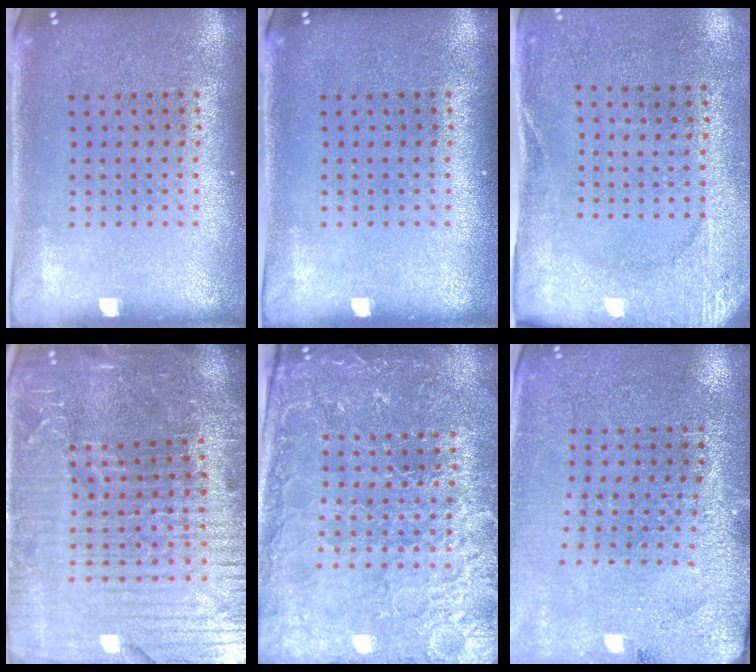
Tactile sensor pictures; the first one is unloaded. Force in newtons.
{"total": 0.0}
{"total": 2.6, "press": 2.4, "slide": 1.0}
{"total": 6.5, "press": 5.7, "slide": 3.1}
{"total": 4.0, "press": 3.8, "slide": 0.9}
{"total": 2.8, "press": 2.8, "slide": 0.1}